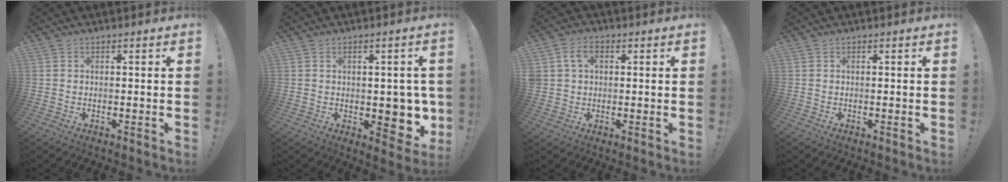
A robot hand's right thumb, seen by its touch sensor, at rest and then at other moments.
{"total": 8.4, "force": [-0.7, 5.6, 6.1], "torque": [-0.054, -0.007, 0.000]}
{"total": 5.9, "force": [2.0, 4.4, 3.3], "torque": [-0.060, 0.009, 0.041]}
{"total": 0.0}